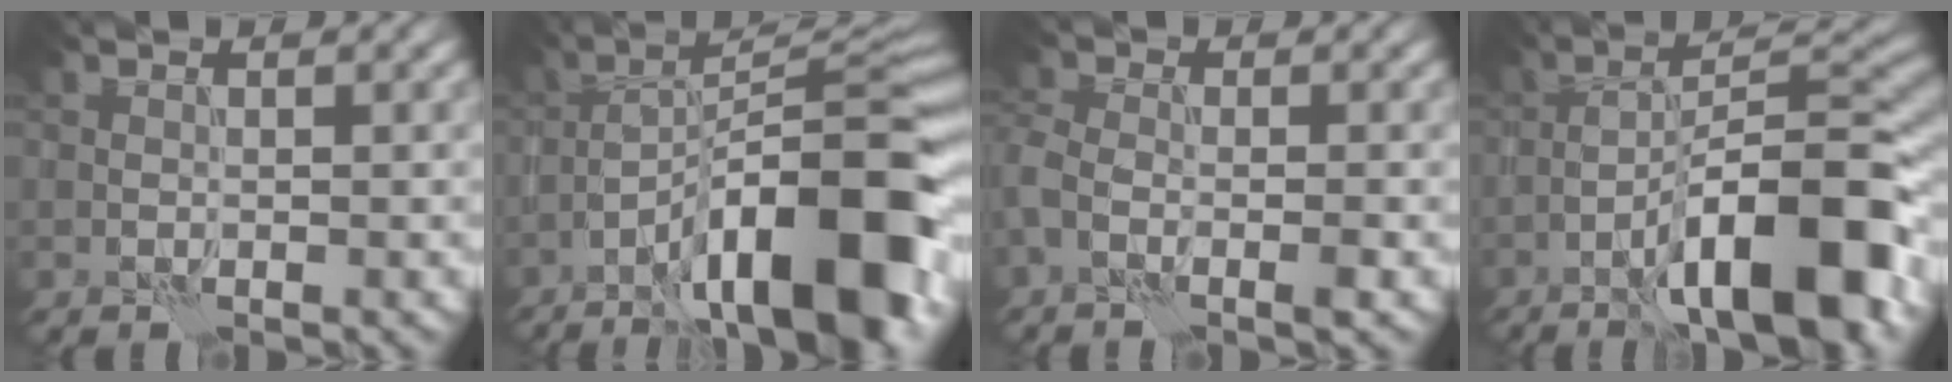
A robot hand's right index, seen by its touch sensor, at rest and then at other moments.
{"total": 15.3, "force": [-7.6, 4.1, 12.6], "torque": [-0.179, 0.024, -0.126]}
{"total": 3.0, "force": [-1.5, 1.4, 2.3], "torque": [-0.050, -0.004, -0.041]}
{"total": 12.2, "force": [-6.1, 2.9, 10.1], "torque": [-0.145, 0.023, -0.096]}